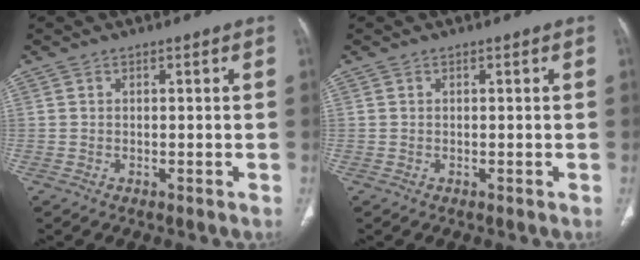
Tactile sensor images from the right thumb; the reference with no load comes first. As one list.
[{"total": 0.0}]